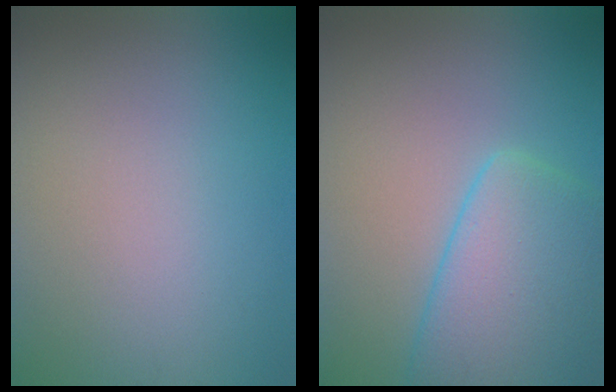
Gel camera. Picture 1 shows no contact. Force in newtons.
{"total": 7.9, "press": 7.9, "slide": 0.4}